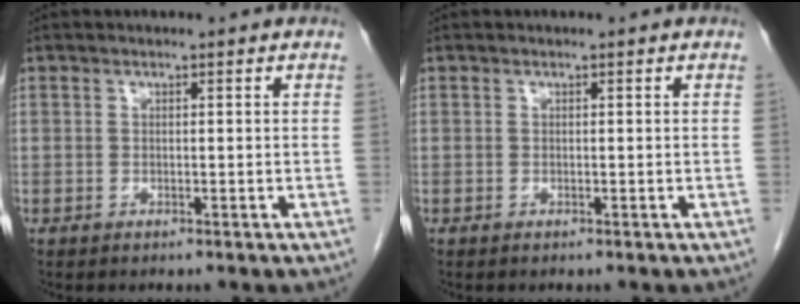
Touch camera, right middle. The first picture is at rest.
{"total": 0.0}